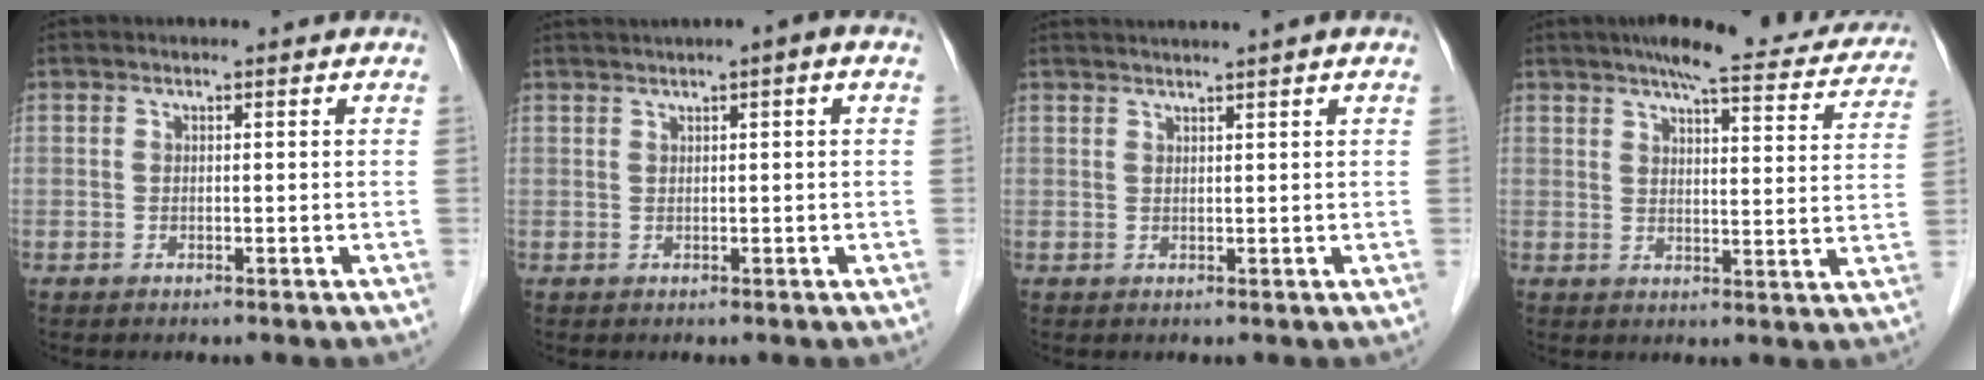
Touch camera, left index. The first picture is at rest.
{"total": 3.2, "force": [1.6, -0.2, 2.8], "torque": [-0.049, 0.013, 0.026]}
{"total": 4.3, "force": [3.5, -1.2, 2.2], "torque": [-0.026, 0.022, 0.056]}
{"total": 19.1, "force": [16.5, 3.2, 9.1], "torque": [-0.111, 0.005, 0.192]}